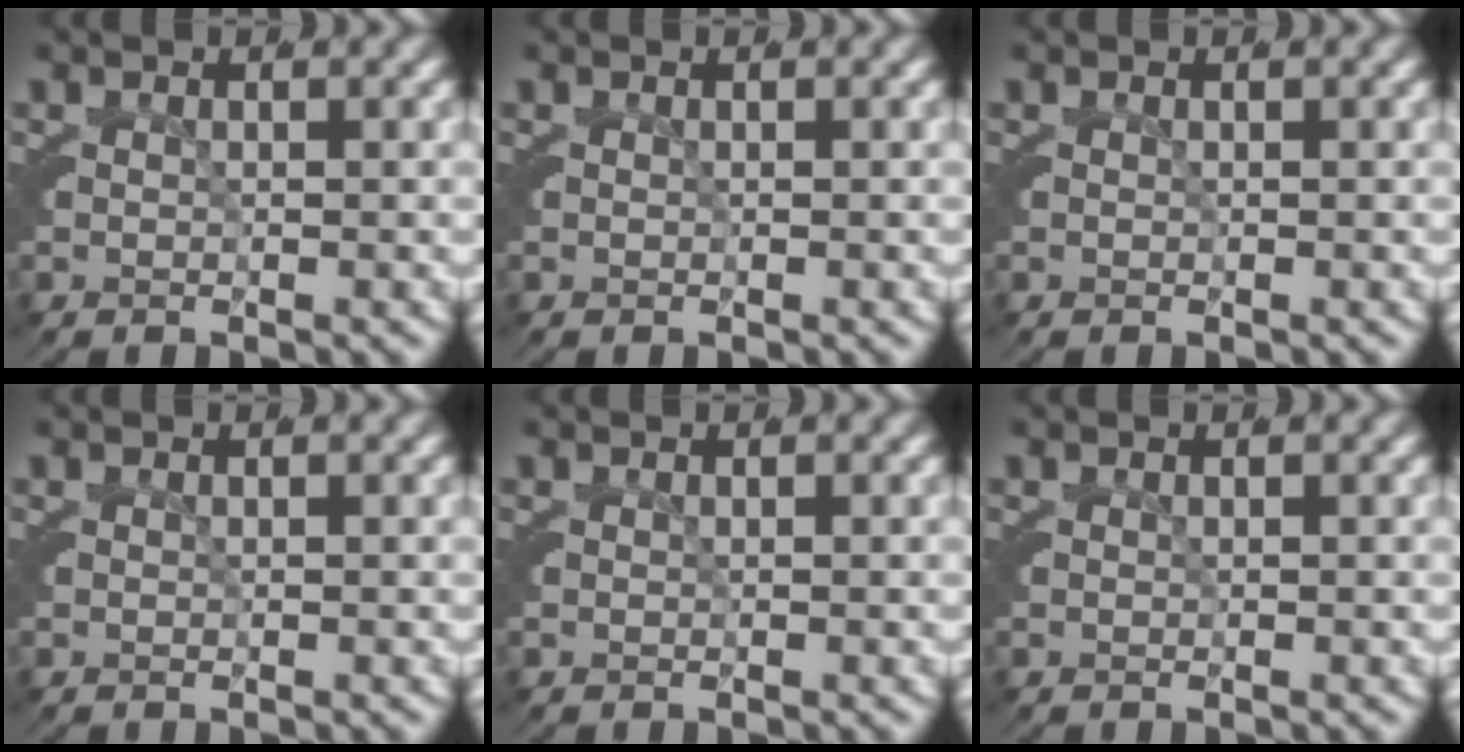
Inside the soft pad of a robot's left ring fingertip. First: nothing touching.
{"total": 0.0}
{"total": 0.0}
{"total": 0.0}
{"total": 0.0}
{"total": 0.0}